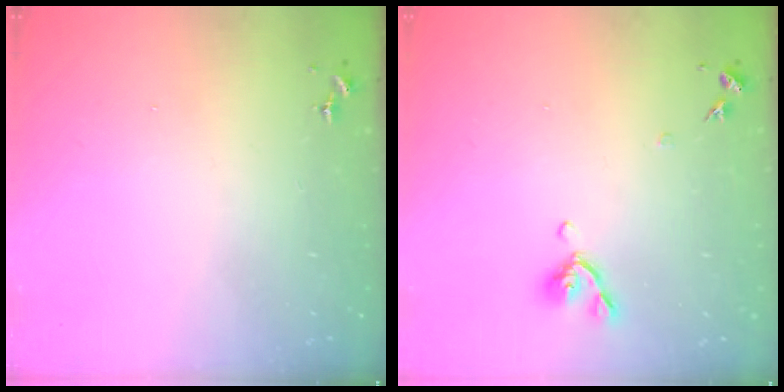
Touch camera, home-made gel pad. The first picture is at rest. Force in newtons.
{"total": 7.9, "press": 7.8, "slide": 1.5}